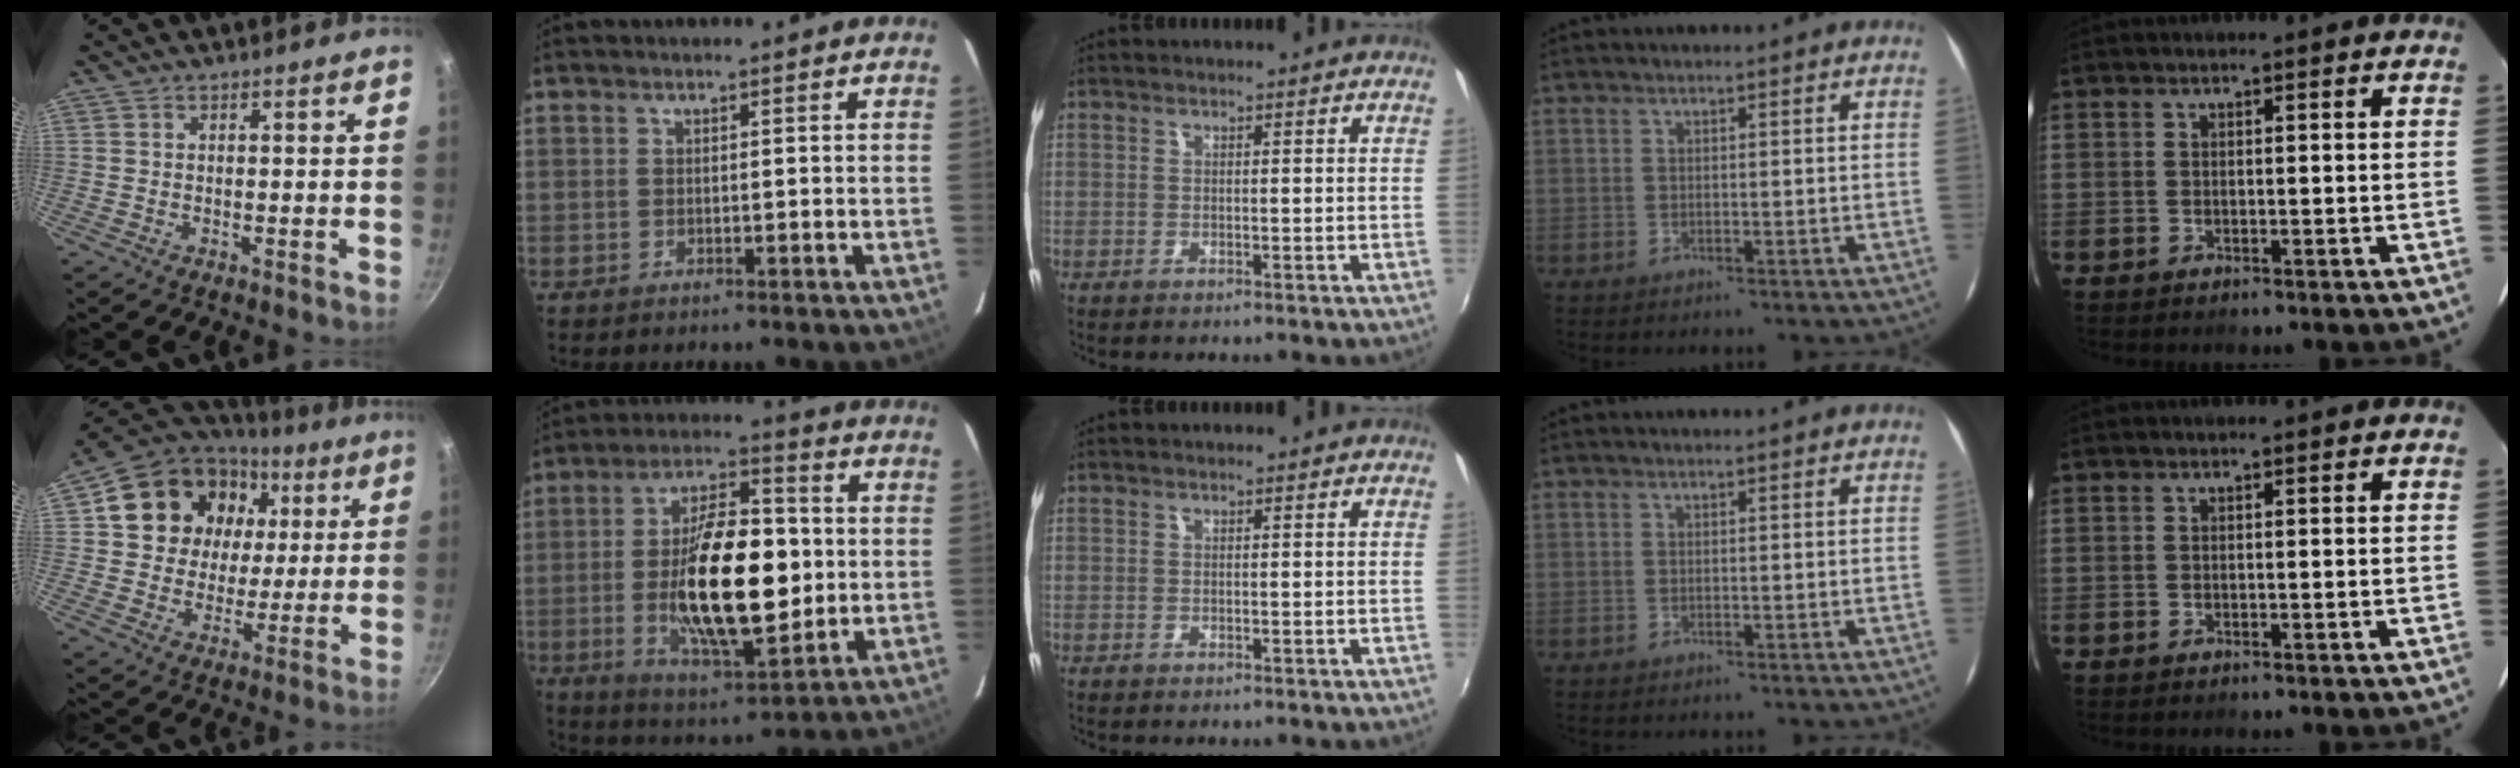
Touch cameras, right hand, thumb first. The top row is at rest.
{"thumb": {"total": 19.4, "force": [5.8, 15.8, 9.8], "torque": [-0.160, 0.008, 0.097]}, "index": {"total": 20.5, "force": [-1.5, 8.0, 18.8], "torque": [-0.333, 0.001, -0.016]}}